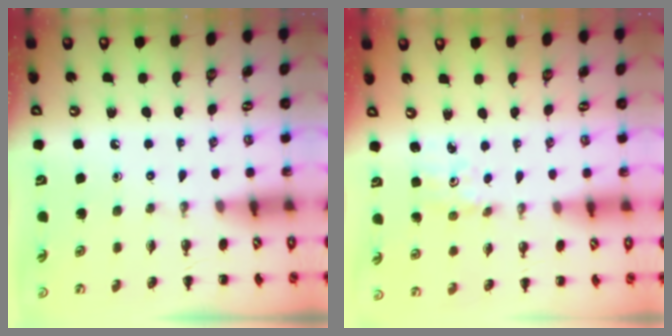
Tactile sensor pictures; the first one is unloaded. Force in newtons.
{"total": 1.6, "press": 1.6, "slide": 0.4}